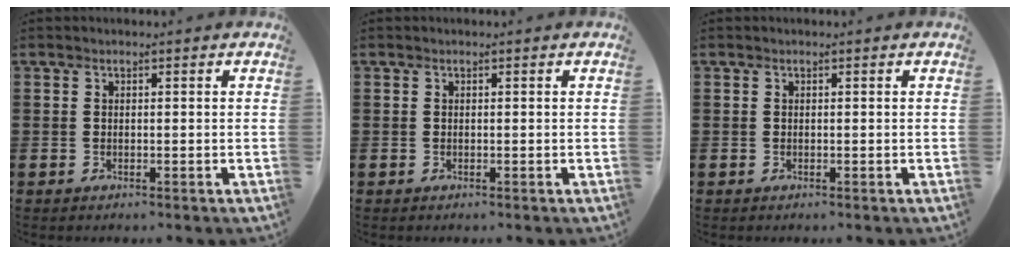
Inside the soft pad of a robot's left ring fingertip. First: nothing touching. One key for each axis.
{"total": 0.0}
{"total": 0.0}